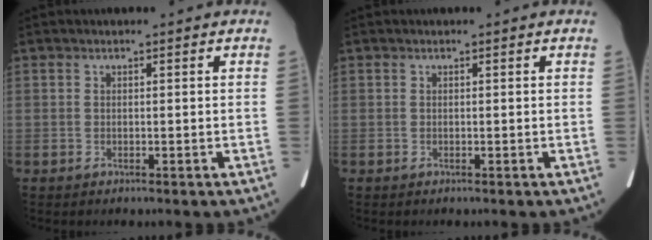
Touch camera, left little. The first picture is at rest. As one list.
[{"total": 0.0}]